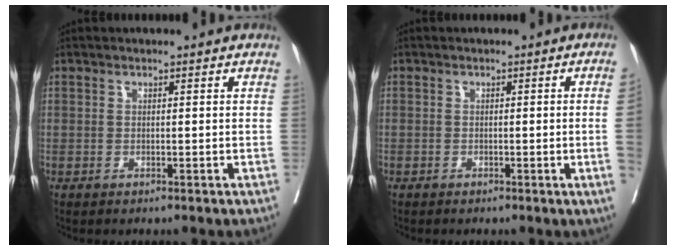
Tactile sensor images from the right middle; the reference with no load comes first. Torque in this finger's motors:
{"motor_torque": [0.90, -1.23, -0.38, -0.21]}